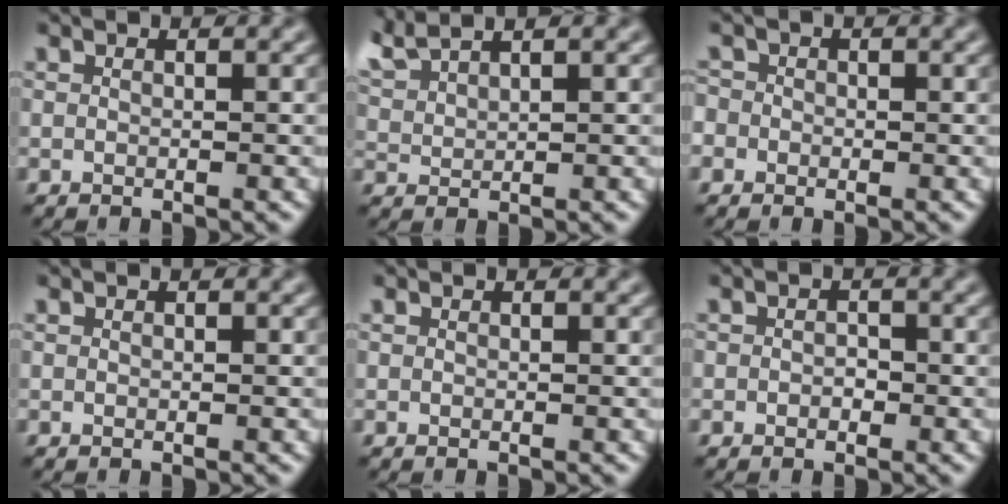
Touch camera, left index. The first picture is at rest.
{"total": 3.5, "force": [3.1, 0.5, 1.4], "torque": [-0.040, 0.015, 0.065]}
{"total": 1.7, "force": [-0.3, 1.6, 0.5], "torque": [-0.001, 0.009, -0.020]}
{"total": 0.0}
{"total": 0.0}
{"total": 1.0, "force": [-0.3, 0.8, 0.6], "torque": [-0.009, -0.004, -0.008]}